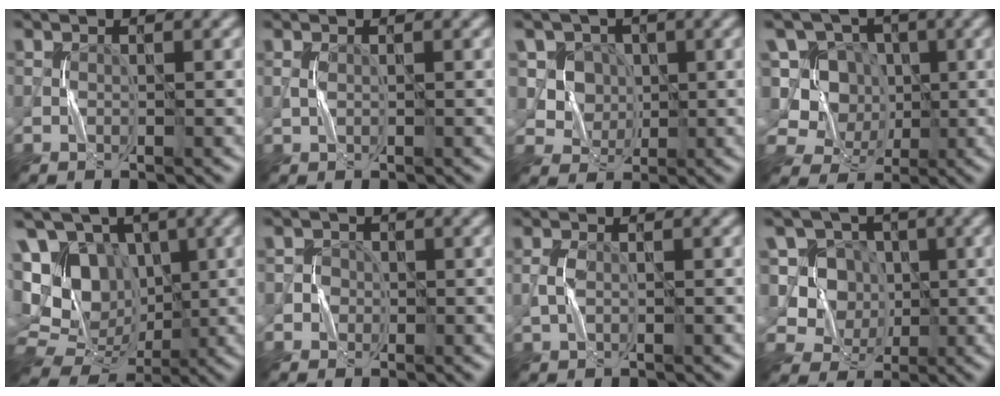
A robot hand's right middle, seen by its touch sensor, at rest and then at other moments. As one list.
[{"total": 0.6, "force": [0.1, 0.2, 0.5], "torque": [-0.015, 0.004, 0.005]}, {"total": 4.4, "force": [1.3, 3.9, 1.6], "torque": [-0.037, -0.005, 0.029]}, {"total": 8.7, "force": [0.9, 8.0, 3.3], "torque": [-0.075, 0.036, -0.013]}, {"total": 14.5, "force": [2.6, 11.5, 8.4], "torque": [-0.155, 0.029, 0.025]}, {"total": 1.6, "force": [-0.2, 1.5, 0.3], "torque": [0.013, 0.005, -0.010]}, {"total": 1.2, "force": [-0.1, 0.5, 1.1], "torque": [-0.031, 0.004, -0.001]}, {"total": 6.0, "force": [1.0, 5.5, 2.1], "torque": [-0.034, 0.008, 0.007]}]